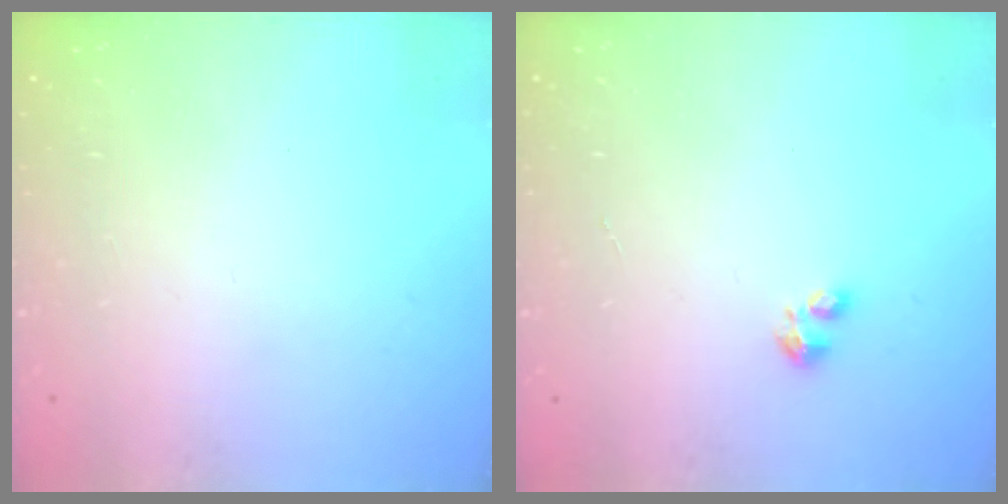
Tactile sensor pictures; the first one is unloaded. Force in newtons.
{"total": 1.8, "press": 1.8, "slide": 0.4}